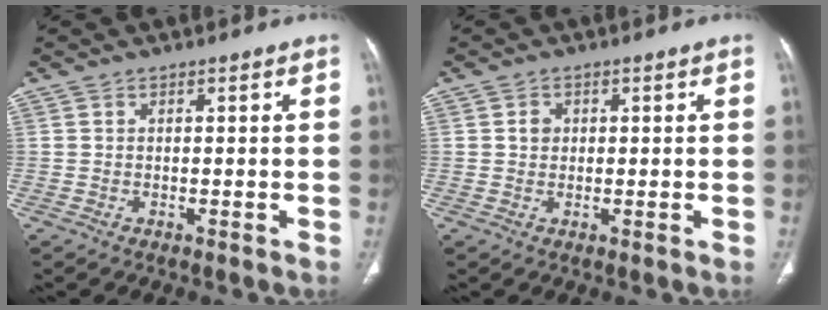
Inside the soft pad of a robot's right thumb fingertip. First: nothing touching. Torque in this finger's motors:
{"motor_torque": [0.08, 0.39, 0.29, 0.03, -0.01]}